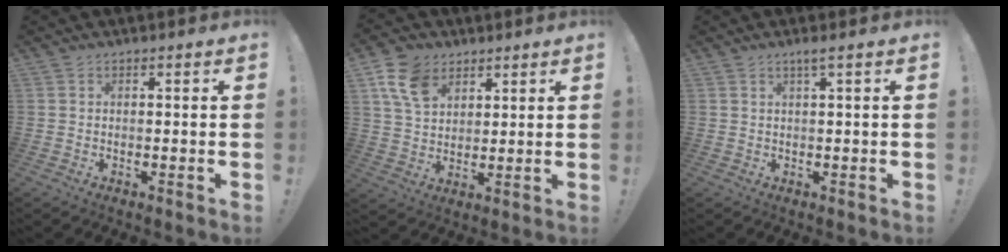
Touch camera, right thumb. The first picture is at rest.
{"total": 11.0, "force": [6.0, 7.2, 5.7], "torque": [-0.101, -0.018, 0.119]}
{"total": 2.2, "force": [1.2, -0.2, 1.8], "torque": [-0.034, -0.001, 0.019]}